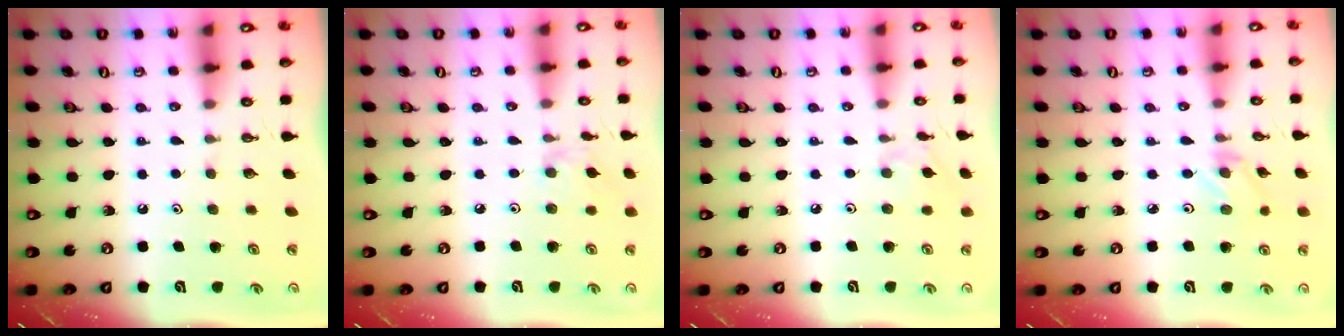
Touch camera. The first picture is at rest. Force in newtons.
{"total": 4.0, "press": 3.9, "slide": 0.4}
{"total": 3.5, "press": 3.4, "slide": 0.6}
{"total": 1.6, "press": 1.5, "slide": 0.3}